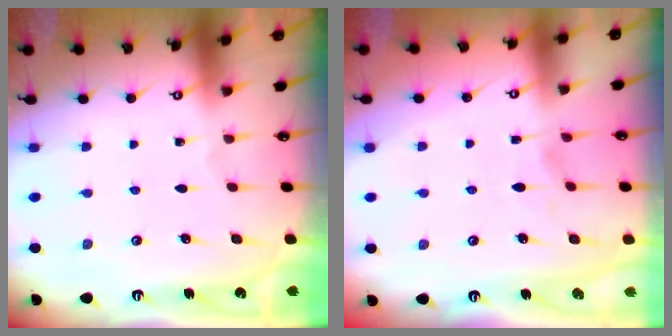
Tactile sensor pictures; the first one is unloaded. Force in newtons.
{"total": 2.8, "press": 2.6, "slide": 1.1}